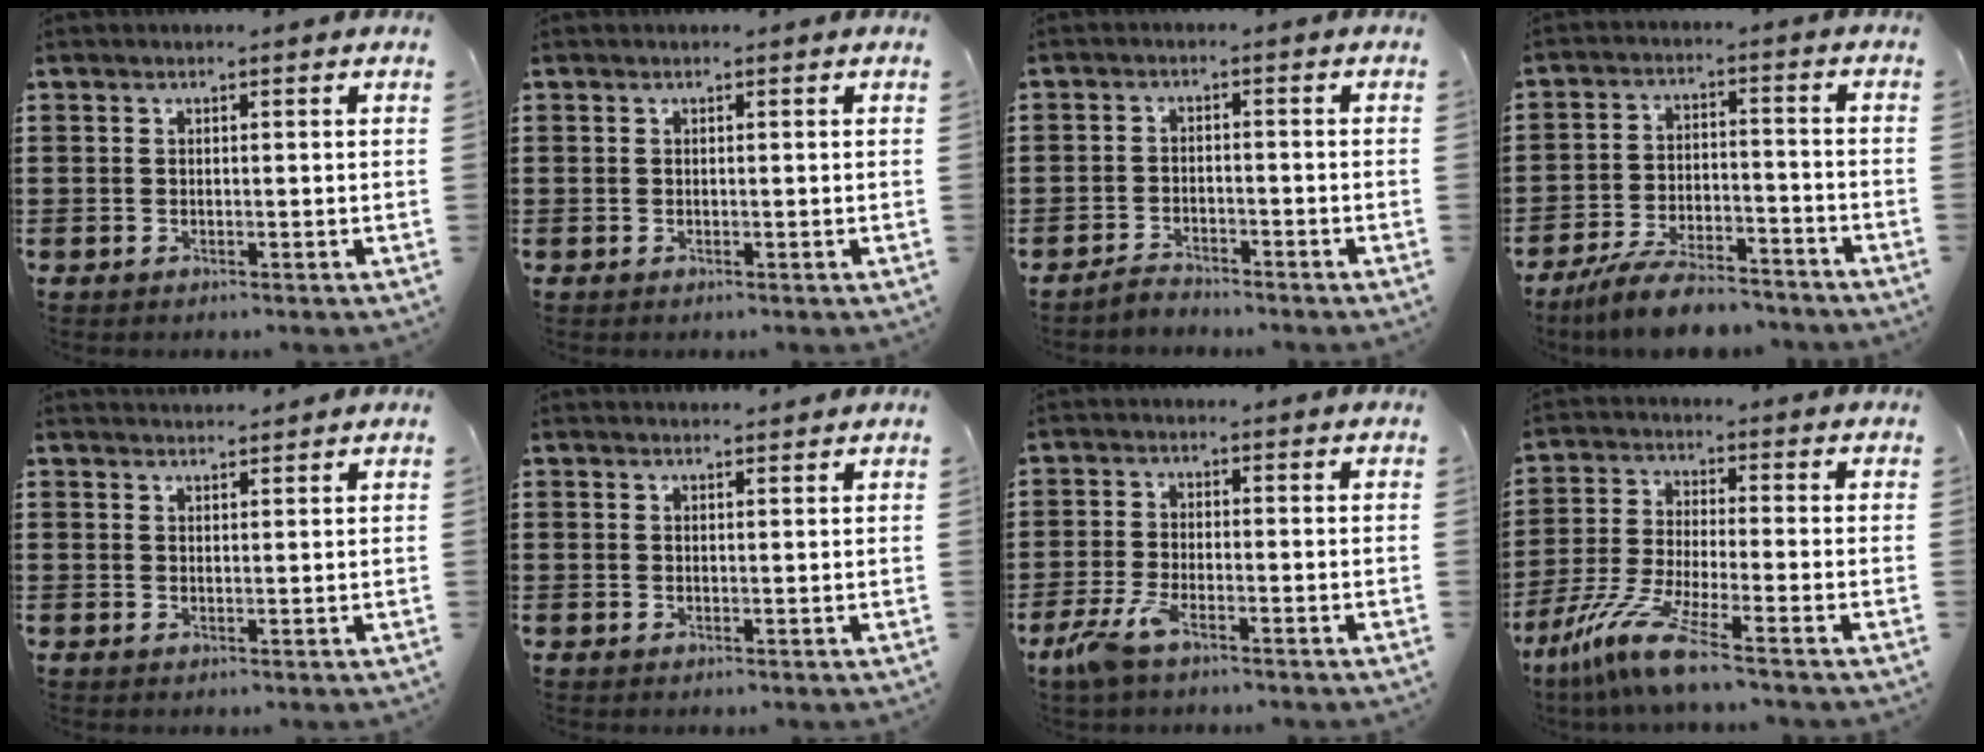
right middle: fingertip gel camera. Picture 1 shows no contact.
{"total": 0.0}
{"total": 2.5, "force": [-2.4, 0.3, -0.1], "torque": [-0.006, 0.003, -0.053]}
{"total": 7.5, "force": [-6.9, 1.2, 2.5], "torque": [-0.051, 0.011, -0.133]}
{"total": 1.6, "force": [1.6, 0.0, -0.2], "torque": [-0.001, 0.001, 0.032]}
{"total": 1.1, "force": [1.1, 0.1, 0.1], "torque": [0.004, -0.004, 0.020]}
{"total": 4.6, "force": [-2.9, 0.9, 3.4], "torque": [-0.091, -0.011, -0.060]}
{"total": 8.7, "force": [-6.1, 0.2, 6.2], "torque": [-0.148, -0.022, -0.124]}